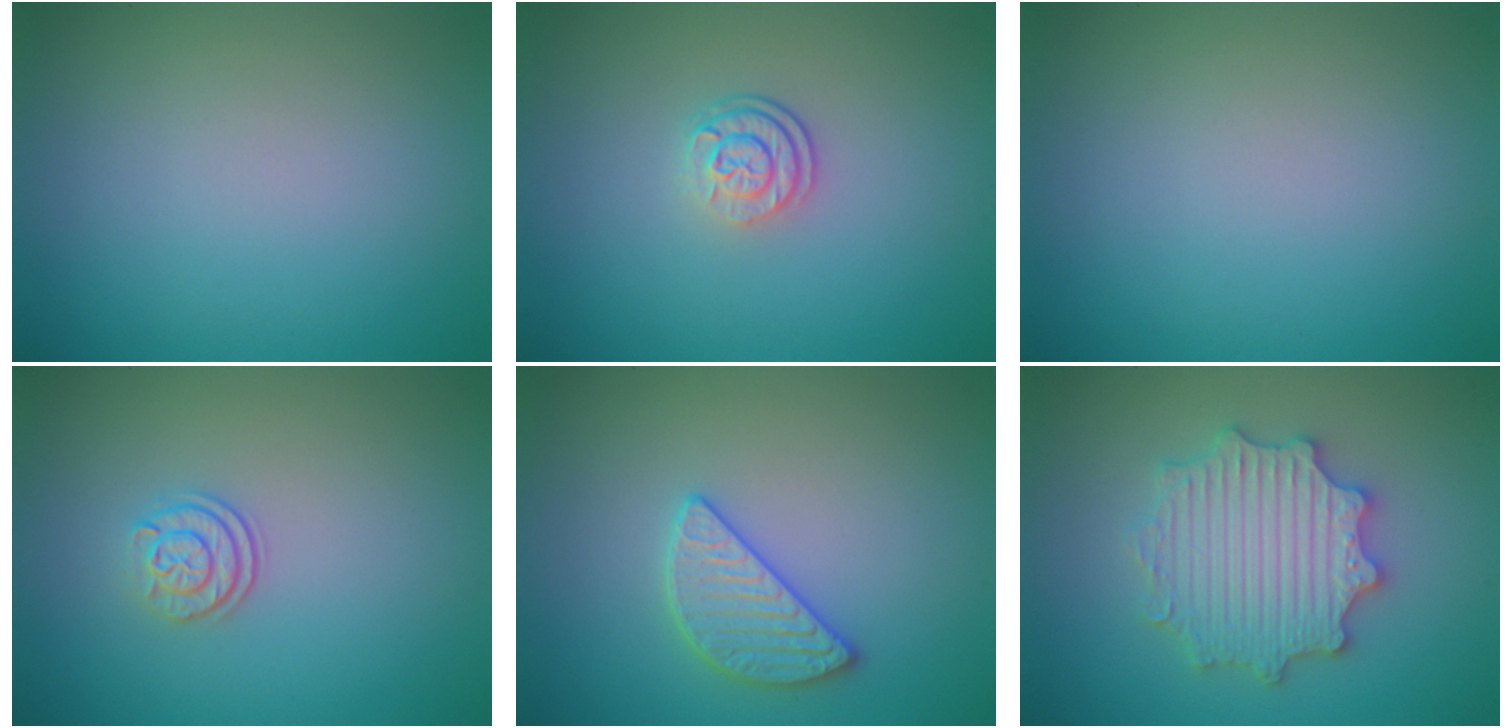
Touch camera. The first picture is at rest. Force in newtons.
{"total": 2.5, "press": 1.9, "slide": 1.6}
{"total": 0.0}
{"total": 2.1, "press": 1.7, "slide": 1.3}
{"total": 2.8, "press": 2.8, "slide": 0.1}
{"total": 5.6, "press": 5.5, "slide": 1.0}